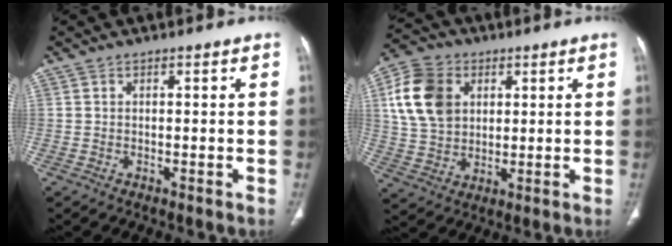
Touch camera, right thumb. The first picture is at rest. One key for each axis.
{"total": 13.6, "fx": 3.8, "fy": 10.4, "fz": 7.8, "tx": -0.132, "ty": 0.001, "tz": 0.070}